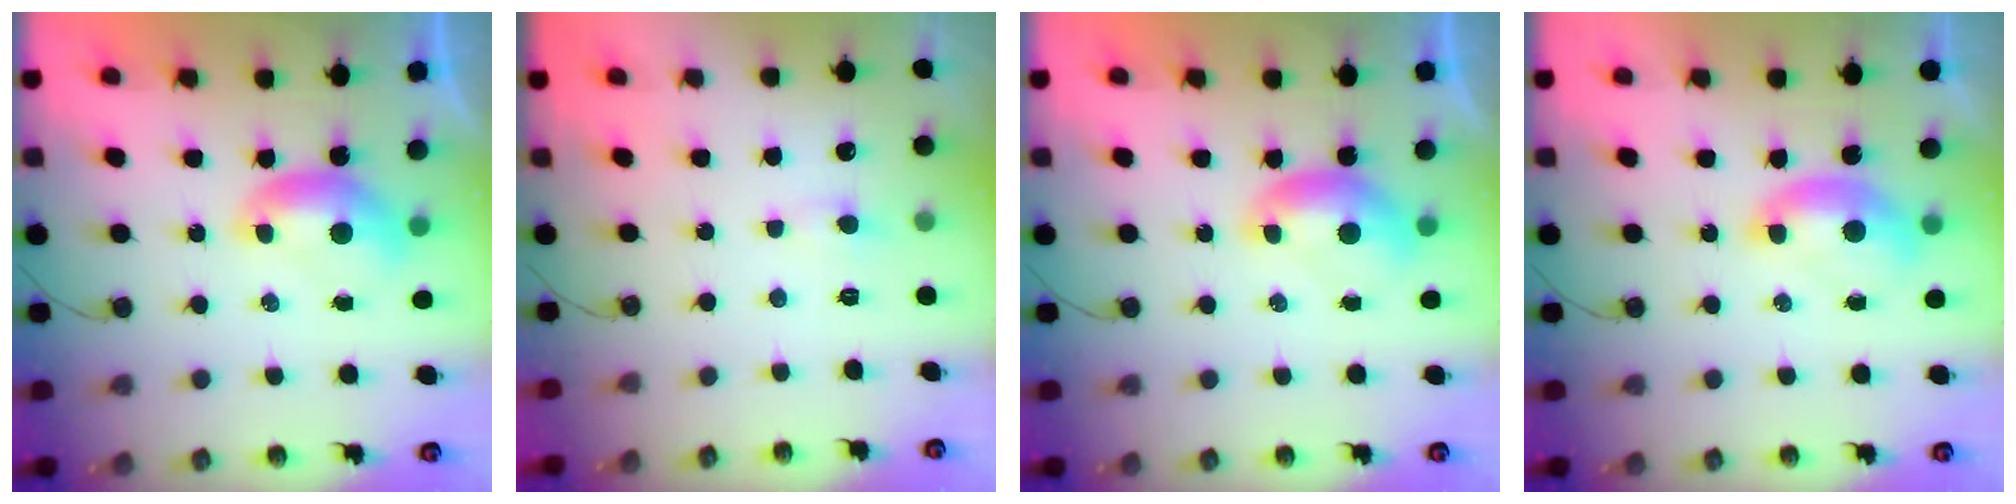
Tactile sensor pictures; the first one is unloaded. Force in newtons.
{"total": 1.6, "press": 1.6, "slide": 0.5}
{"total": 0.0}
{"total": 1.5, "press": 1.4, "slide": 0.6}